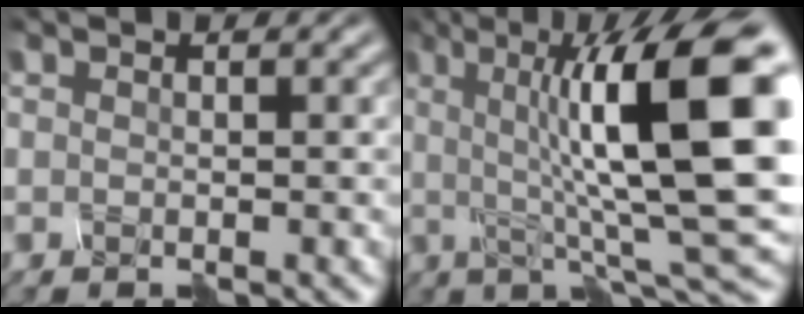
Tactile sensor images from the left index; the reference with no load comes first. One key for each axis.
{"total": 13.6, "fx": 1.9, "fy": 3.2, "fz": 13.1, "tx": -0.204, "ty": 0.003, "tz": 0.052}